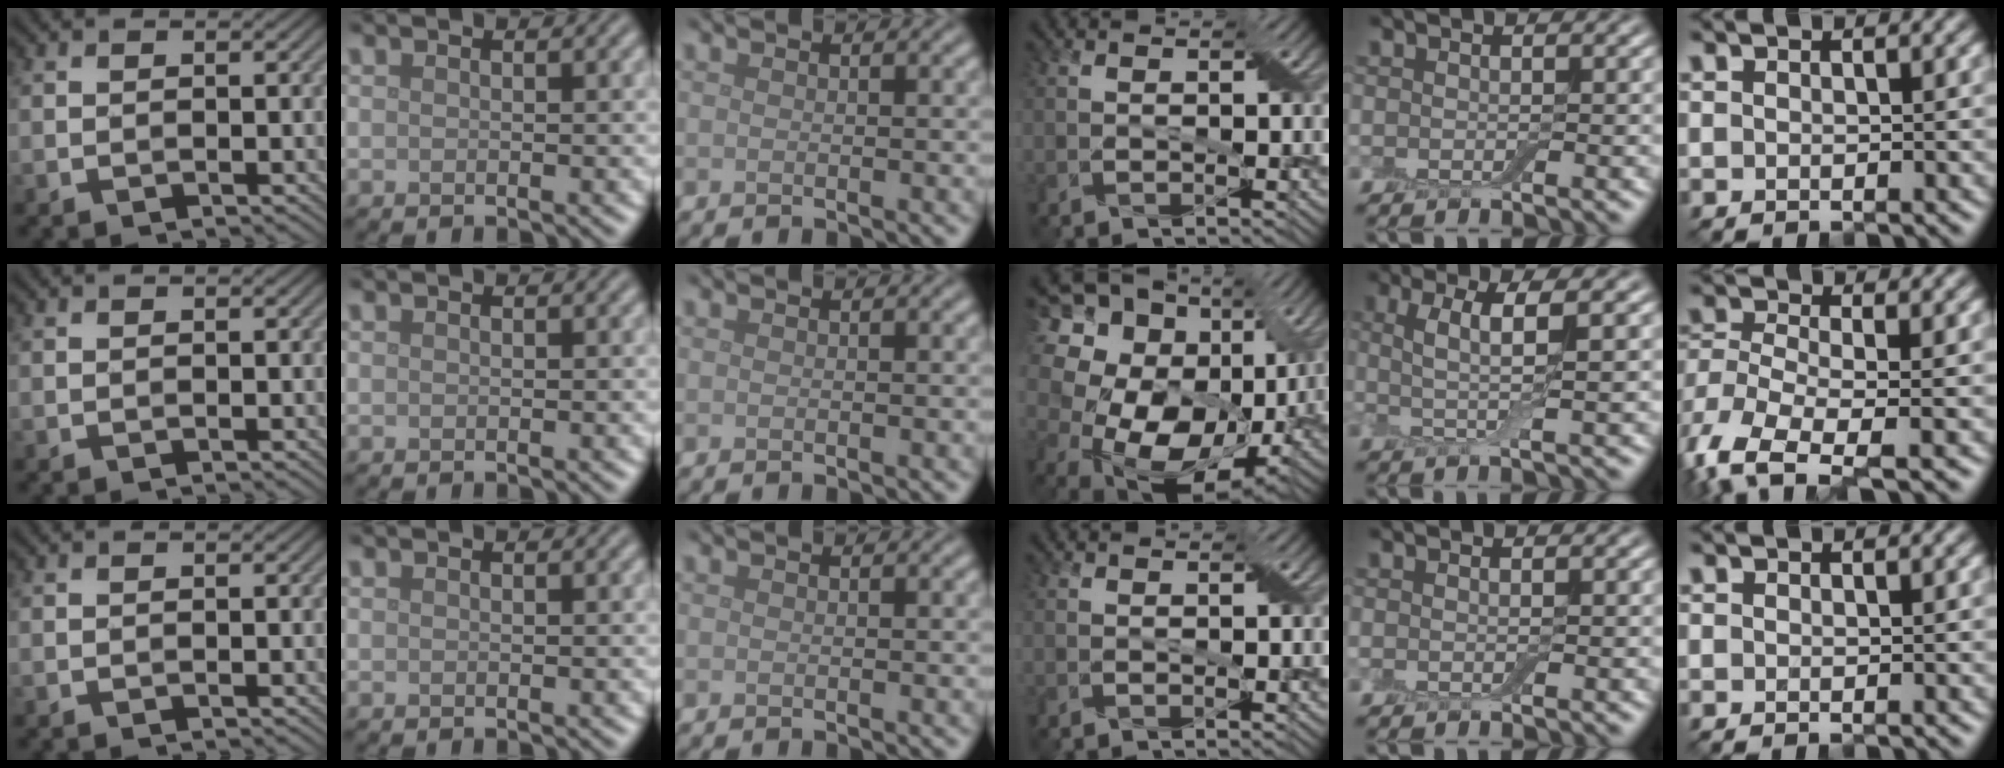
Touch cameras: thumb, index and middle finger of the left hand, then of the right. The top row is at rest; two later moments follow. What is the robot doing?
{"motion": "wipe", "object": "dish"}